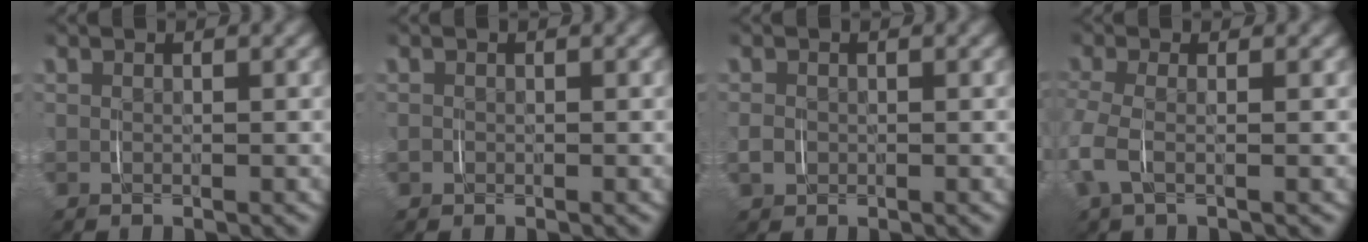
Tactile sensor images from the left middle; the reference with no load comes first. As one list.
[{"total": 0.6, "force": [-0.3, 0.5, 0.1], "torque": [-0.001, 0.003, -0.006]}, {"total": 1.3, "force": [-0.4, 1.2, 0.6], "torque": [-0.016, 0.003, -0.008]}, {"total": 3.5, "force": [-0.8, 1.9, 2.8], "torque": [-0.093, -0.010, -0.012]}]